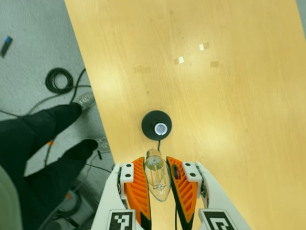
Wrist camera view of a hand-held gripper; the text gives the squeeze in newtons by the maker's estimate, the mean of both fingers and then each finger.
{"total": 20.4, "left": 22.8, "right": 18.0}